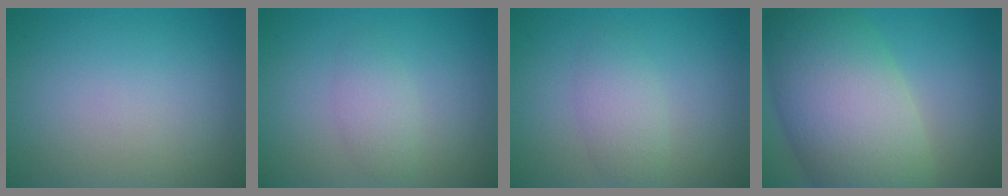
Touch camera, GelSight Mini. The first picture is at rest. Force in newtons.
{"total": 1.9, "press": 1.9, "slide": 0.0}
{"total": 2.3, "press": 2.3, "slide": 0.1}
{"total": 12.5, "press": 12.5, "slide": 0.7}